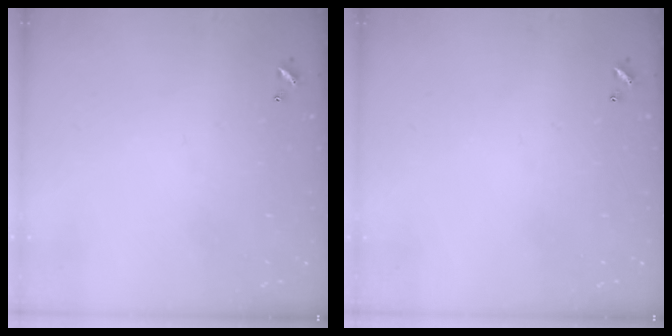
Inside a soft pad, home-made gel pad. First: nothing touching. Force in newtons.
{"total": 0.0}